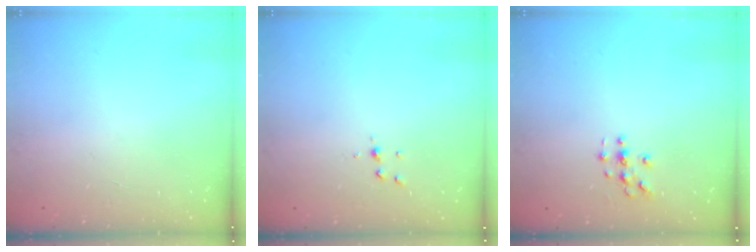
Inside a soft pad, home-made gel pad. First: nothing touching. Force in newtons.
{"total": 3.9, "press": 3.9, "slide": 0.4}
{"total": 3.4, "press": 3.4, "slide": 0.2}